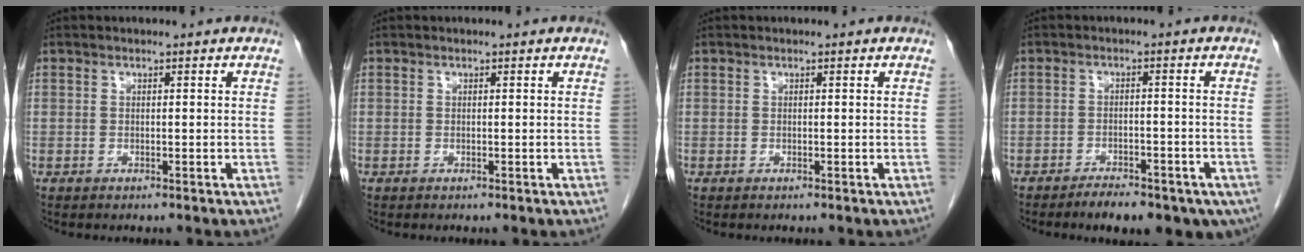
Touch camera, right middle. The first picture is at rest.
{"total": 0.0}
{"total": 0.0}
{"total": 10.4, "force": [-7.3, 4.1, 6.2], "torque": [-0.068, 0.002, -0.098]}